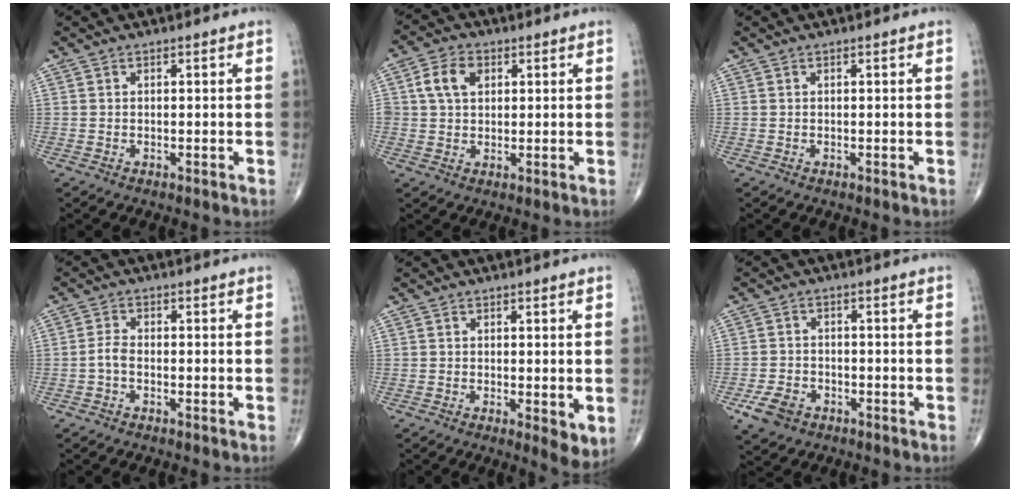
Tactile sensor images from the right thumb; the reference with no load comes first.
{"total": 6.3, "force": [1.8, 4.5, 4.0], "torque": [-0.064, 0.006, 0.029]}
{"total": 0.0}
{"total": 2.1, "force": [-0.9, 1.0, 1.6], "torque": [-0.034, 0.009, -0.022]}
{"total": 4.0, "force": [-0.4, 1.4, 3.7], "torque": [-0.054, -0.014, -0.006]}
{"total": 5.3, "force": [-2.8, 3.8, 2.4], "torque": [-0.044, 0.012, -0.046]}